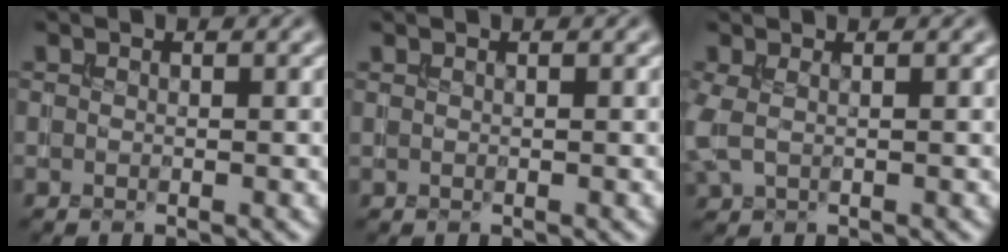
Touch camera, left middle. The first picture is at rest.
{"total": 0.0}
{"total": 1.8, "force": [0.3, 0.9, 1.5], "torque": [-0.046, 0.002, 0.003]}